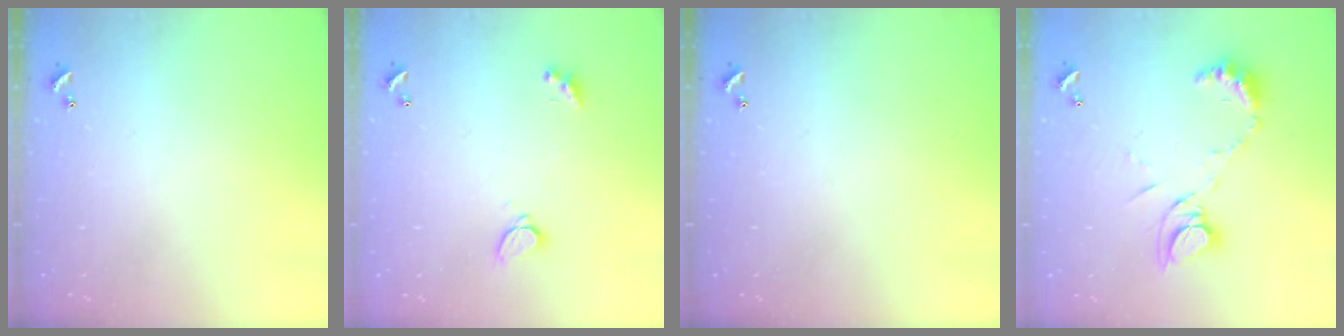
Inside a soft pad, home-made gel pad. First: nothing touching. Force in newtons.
{"total": 1.7, "press": 1.7, "slide": 0.3}
{"total": 0.0}
{"total": 10.0, "press": 10.0, "slide": 0.9}